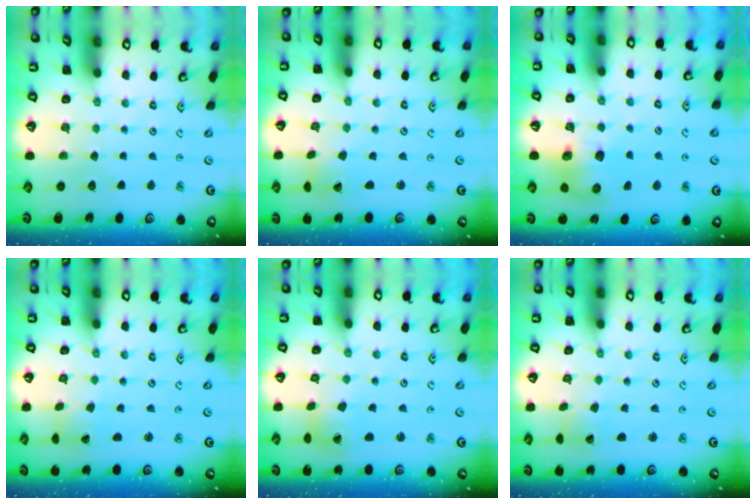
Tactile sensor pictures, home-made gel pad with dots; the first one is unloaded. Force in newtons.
{"total": 1.2, "press": 1.2, "slide": 0.2}
{"total": 7.3, "press": 7.2, "slide": 1.0}
{"total": 1.6, "press": 1.5, "slide": 0.1}
{"total": 4.2, "press": 4.1, "slide": 0.5}
{"total": 1.8, "press": 1.8, "slide": 0.1}